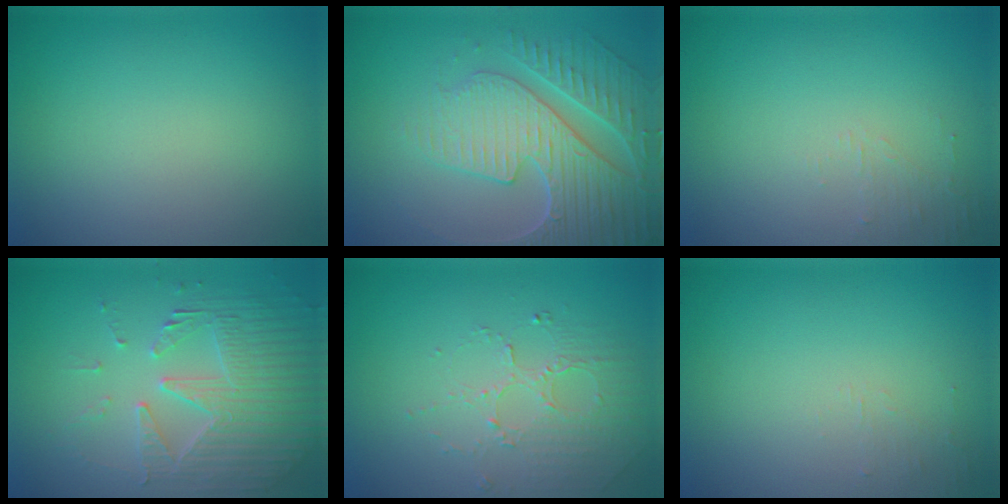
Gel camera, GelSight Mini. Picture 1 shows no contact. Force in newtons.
{"total": 6.7, "press": 5.5, "slide": 3.9}
{"total": 1.3, "press": 1.2, "slide": 0.3}
{"total": 4.9, "press": 4.3, "slide": 2.3}
{"total": 1.9, "press": 1.5, "slide": 1.1}
{"total": 0.9, "press": 0.9, "slide": 0.1}